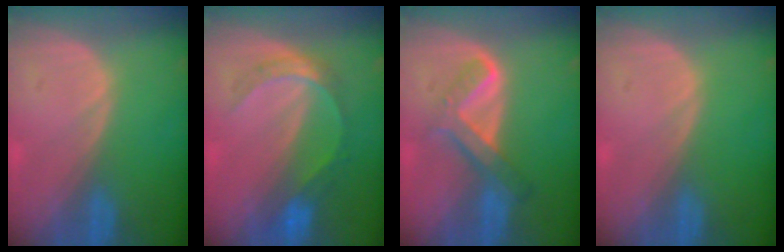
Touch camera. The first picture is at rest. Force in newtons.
{"total": 6.1, "press": 5.3, "slide": 3.1}
{"total": 6.5, "press": 5.5, "slide": 3.3}
{"total": 0.0}